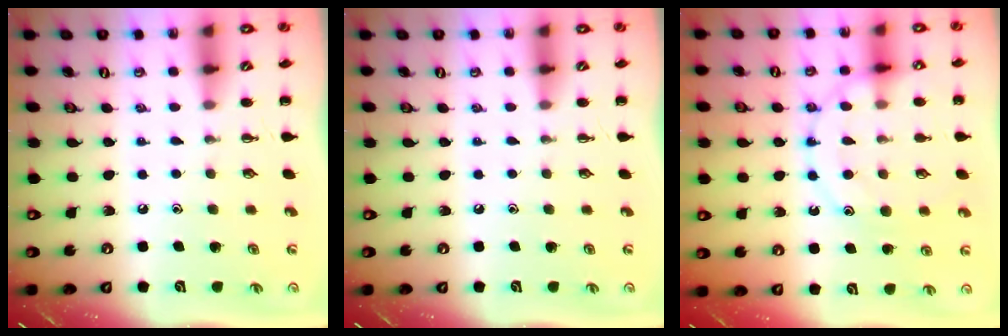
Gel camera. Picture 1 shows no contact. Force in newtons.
{"total": 0.0}
{"total": 13.5, "press": 13.5, "slide": 1.1}